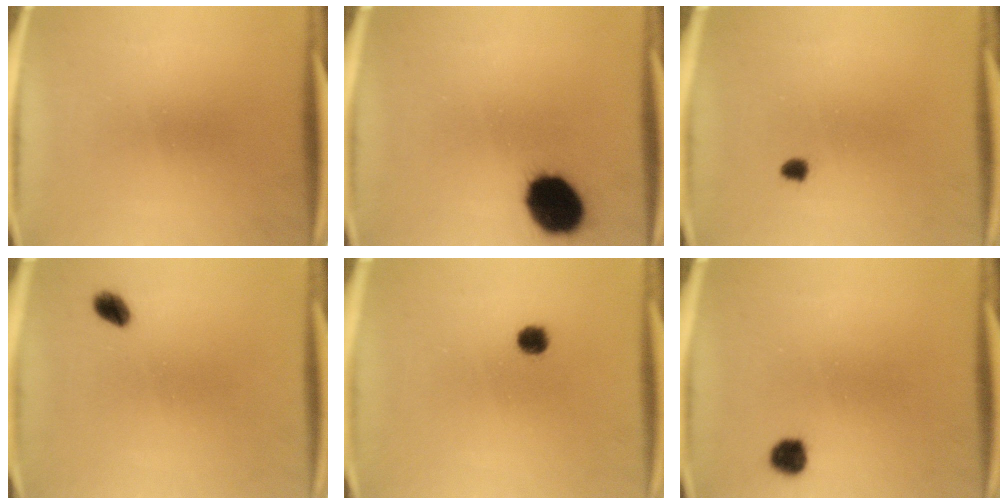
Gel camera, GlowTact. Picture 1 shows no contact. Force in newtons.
{"total": 14.7}
{"total": 1.3}
{"total": 2.8}
{"total": 2.8}
{"total": 3.2}